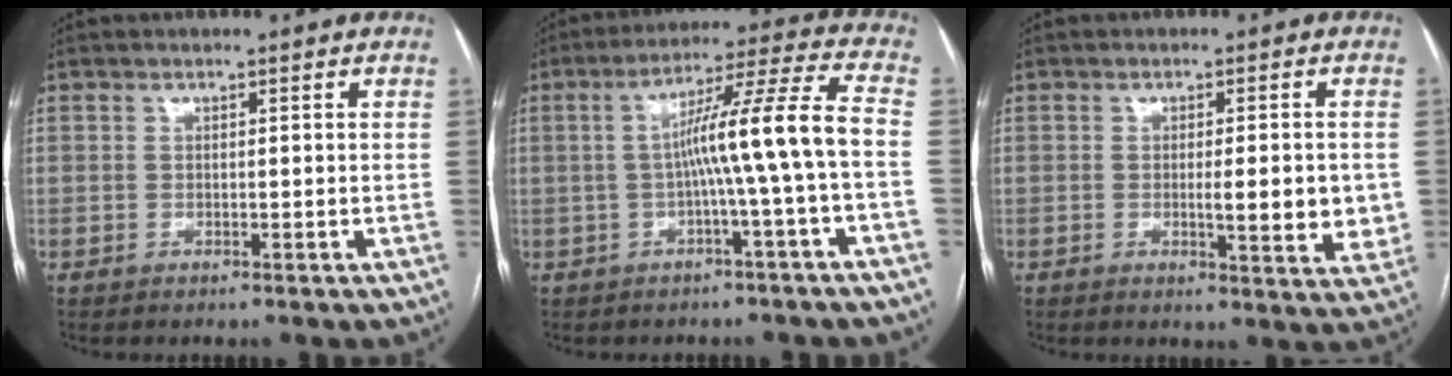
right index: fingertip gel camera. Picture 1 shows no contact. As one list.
[{"total": 10.9, "force": [-1.5, -1.8, 10.6], "torque": [-0.170, 0.025, -0.021]}, {"total": 6.9, "force": [-0.5, 1.5, 6.7], "torque": [-0.086, -0.009, -0.005]}]